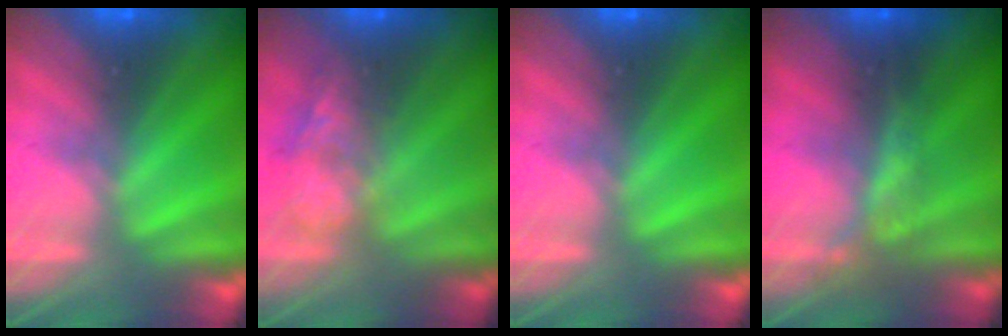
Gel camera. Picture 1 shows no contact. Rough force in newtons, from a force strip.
{"total": 4.8}
{"total": 0.0}
{"total": 2.1}